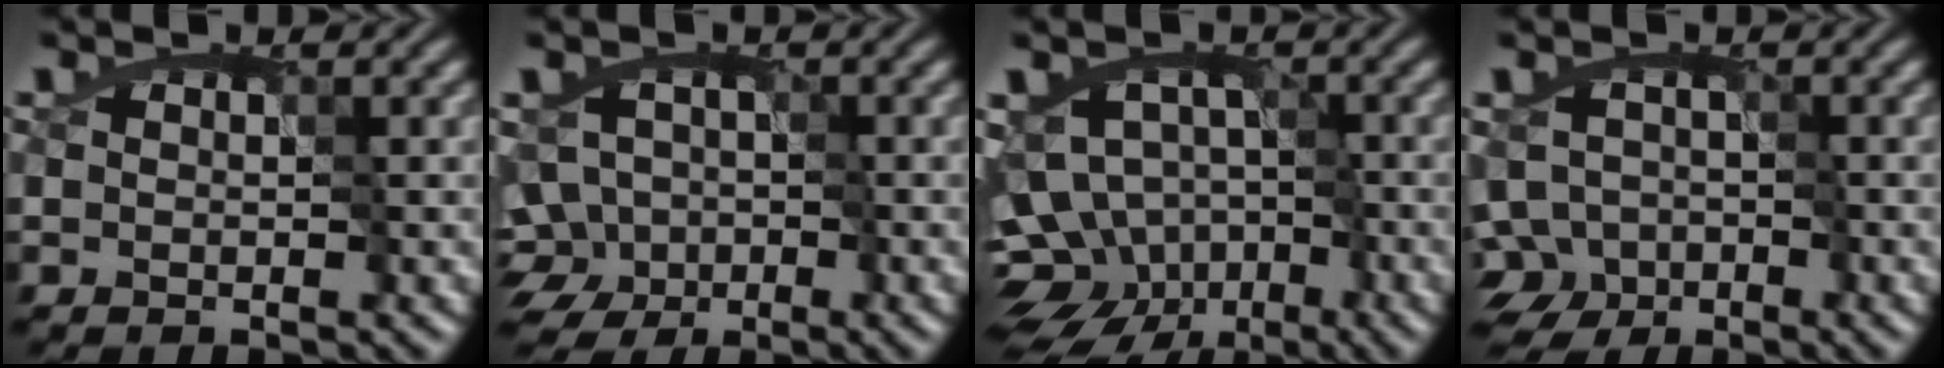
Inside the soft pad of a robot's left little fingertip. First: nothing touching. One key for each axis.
{"total": 6.5, "fx": -2.6, "fy": 5.4, "fz": 2.5, "tx": -0.035, "ty": 0.008, "tz": -0.073}
{"total": 8.1, "fx": -4.5, "fy": 5.6, "fz": 3.8, "tx": -0.020, "ty": 0.006, "tz": -0.079}
{"total": 4.9, "fx": -2.5, "fy": 3.7, "fz": 2.0, "tx": -0.022, "ty": -0.006, "tz": -0.045}